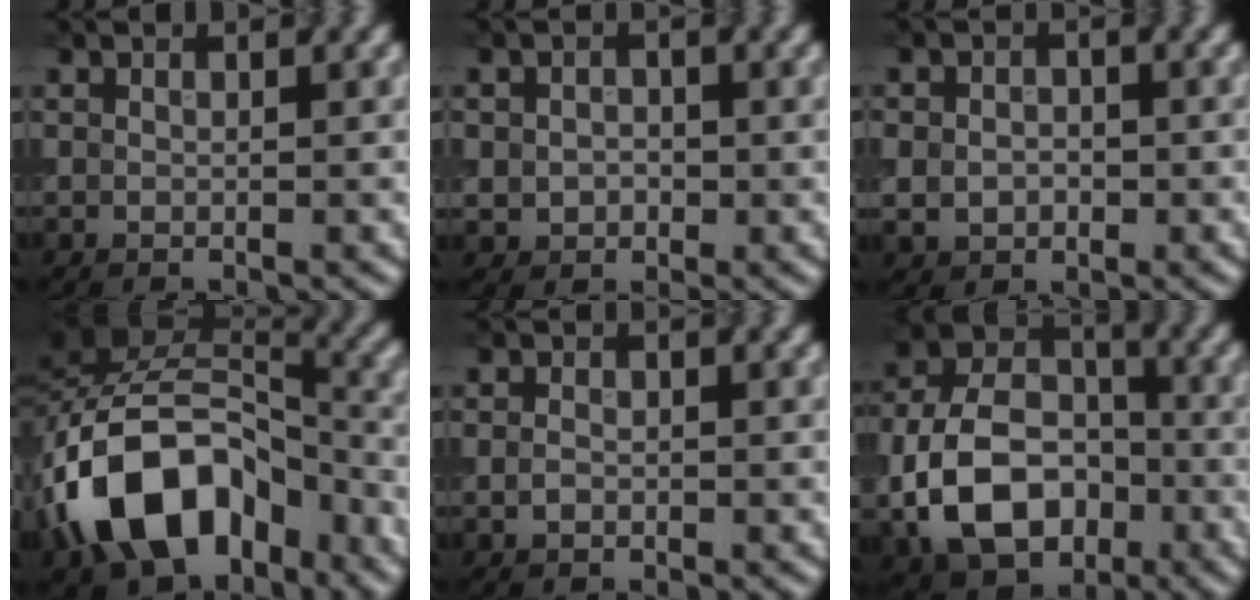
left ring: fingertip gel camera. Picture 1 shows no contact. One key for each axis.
{"total": 2.1, "fx": -0.2, "fy": 1.8, "fz": 1.1, "tx": -0.016, "ty": -0.002, "tz": -0.007}
{"total": 2.9, "fx": -0.4, "fy": 2.3, "fz": 1.6, "tx": -0.024, "ty": -0.004, "tz": -0.008}
{"total": 12.8, "fx": -5.9, "fy": 7.9, "fz": 8.2, "tx": -0.139, "ty": 0.012, "tz": -0.113}
{"total": 1.0, "fx": -0.2, "fy": 0.7, "fz": 0.6, "tx": -0.011, "ty": -0.001, "tz": -0.007}
{"total": 10.2, "fx": -3.1, "fy": 7.1, "fz": 6.7, "tx": -0.131, "ty": 0.002, "tz": -0.060}